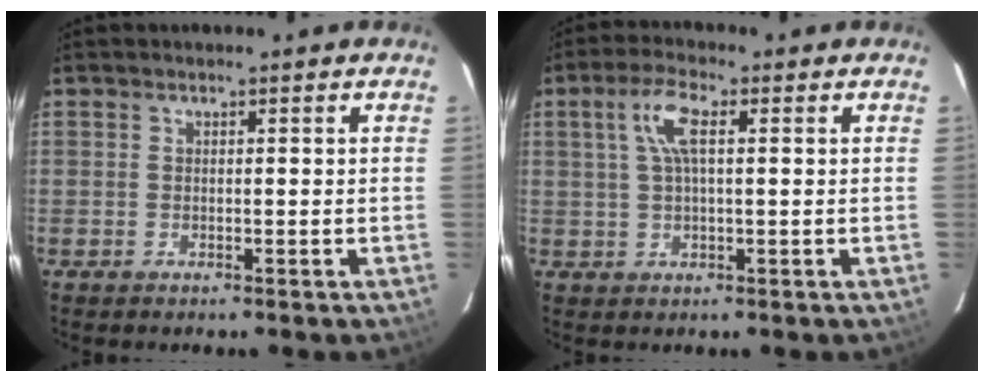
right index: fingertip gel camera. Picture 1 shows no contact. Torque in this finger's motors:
{"motor_torque": [0.80, 0.01, 0.53, 0.11]}